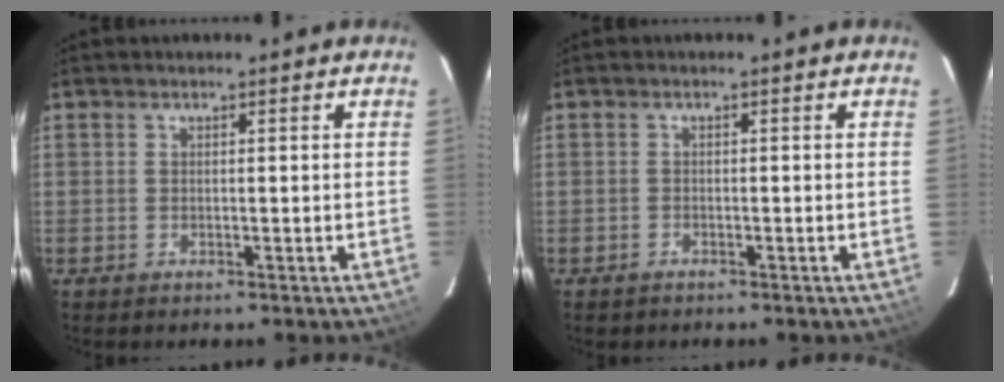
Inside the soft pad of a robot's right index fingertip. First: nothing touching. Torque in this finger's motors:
{"motor_torque": [0.16, -0.08, 0.09, 0.01]}